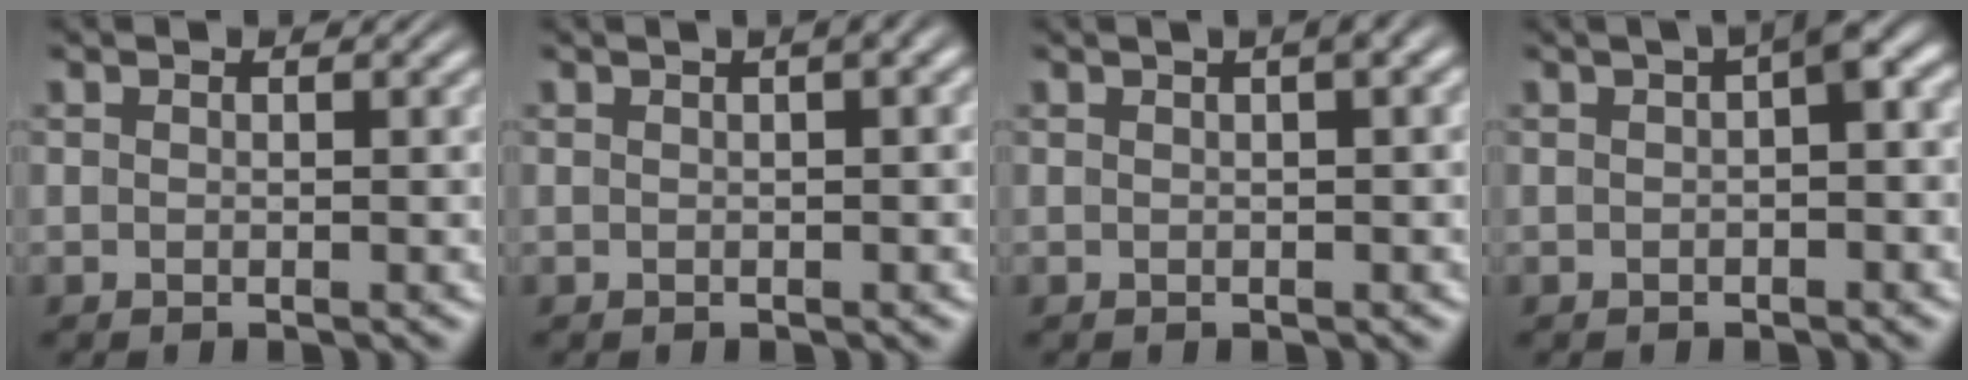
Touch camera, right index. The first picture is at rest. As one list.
[{"total": 1.7, "force": [0.7, 0.2, 1.5], "torque": [-0.006, 0.017, 0.006]}, {"total": 2.0, "force": [0.8, 0.2, 1.8], "torque": [-0.011, 0.016, 0.009]}, {"total": 2.7, "force": [0.5, 0.7, 2.6], "torque": [-0.028, 0.015, 0.002]}]